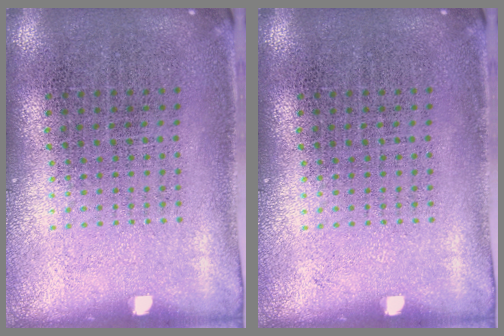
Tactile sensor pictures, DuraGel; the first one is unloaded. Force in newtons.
{"total": 0.0}